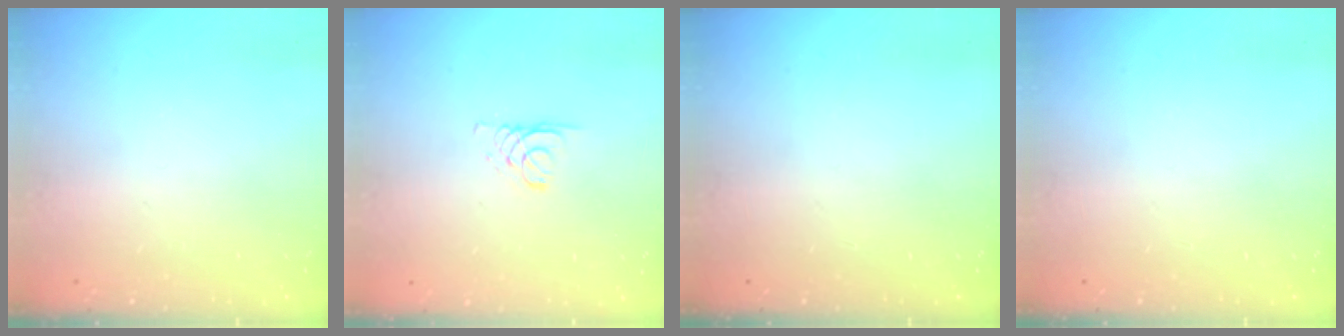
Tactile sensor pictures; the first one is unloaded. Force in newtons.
{"total": 2.1, "press": 2.1, "slide": 0.2}
{"total": 0.0}
{"total": 0.0}